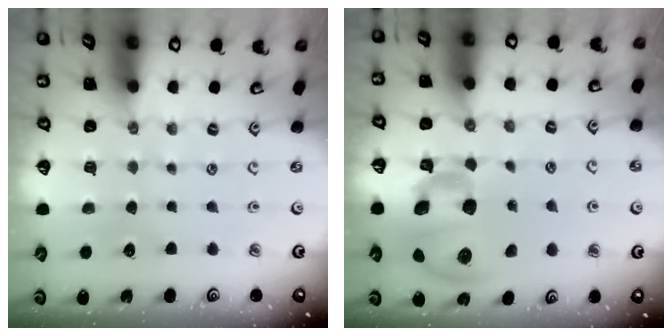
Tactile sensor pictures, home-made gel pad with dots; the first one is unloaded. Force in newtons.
{"total": 17.1, "press": 16.9, "slide": 2.7}